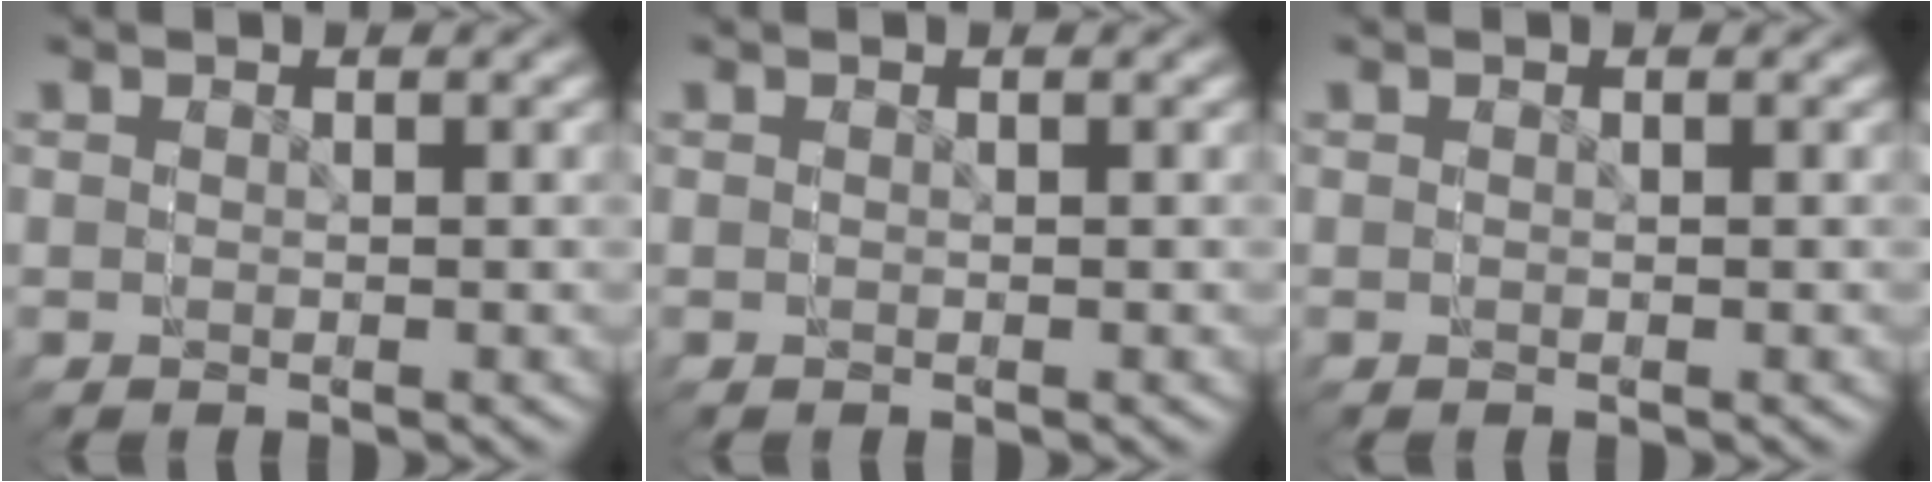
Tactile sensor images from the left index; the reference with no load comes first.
{"total": 0.0}
{"total": 0.0}